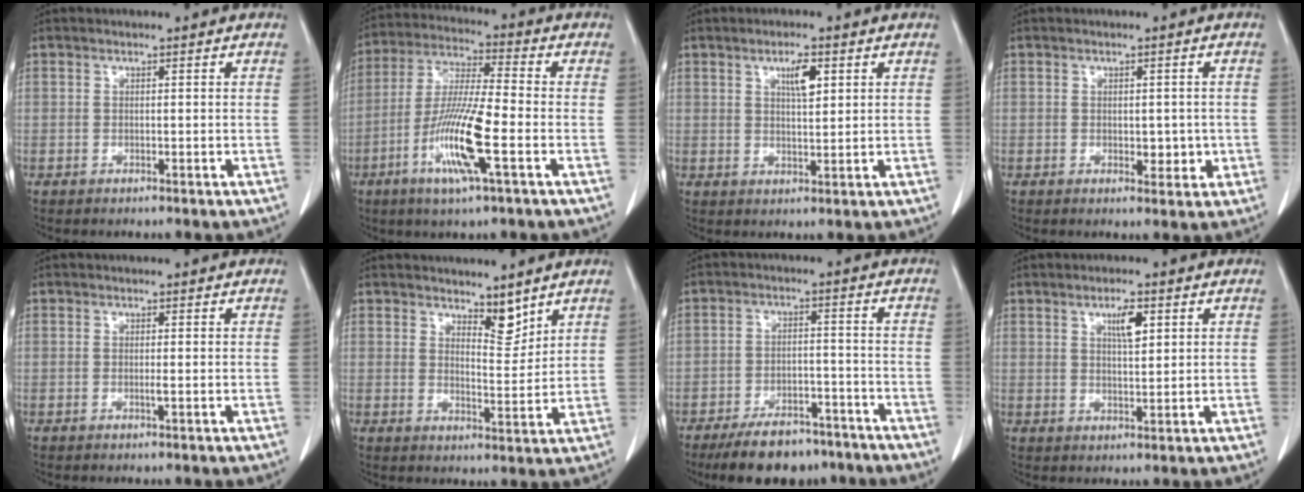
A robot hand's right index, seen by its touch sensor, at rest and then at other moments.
{"total": 12.9, "force": [-4.5, 0.8, 12.0], "torque": [-0.242, -0.013, -0.088]}
{"total": 4.0, "force": [1.8, 1.0, 3.4], "torque": [-0.058, -0.001, 0.031]}
{"total": 3.1, "force": [-0.3, 1.8, 2.5], "torque": [-0.024, -0.002, 0.002]}
{"total": 0.6, "force": [-0.1, -0.1, 0.6], "torque": [-0.012, -0.001, -0.003]}
{"total": 4.2, "force": [3.5, 1.3, 1.9], "torque": [-0.027, -0.011, 0.060]}
{"total": 10.8, "force": [-8.6, 4.6, 4.8], "torque": [-0.070, 0.001, -0.135]}
{"total": 3.8, "force": [1.8, 0.9, 3.2], "torque": [-0.056, -0.001, 0.030]}